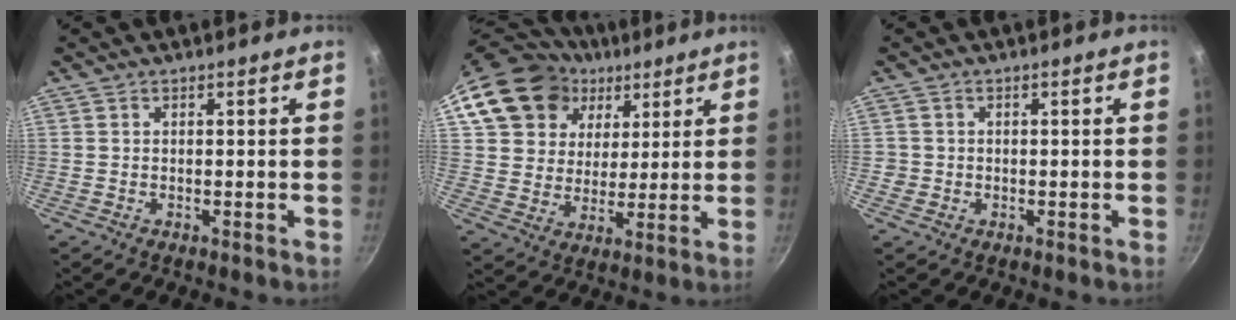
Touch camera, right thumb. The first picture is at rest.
{"total": 19.3, "force": [8.6, 15.3, 8.1], "torque": [-0.140, 0.015, 0.154]}
{"total": 1.3, "force": [-0.3, 1.3, 0.2], "torque": [0.001, 0.005, -0.004]}